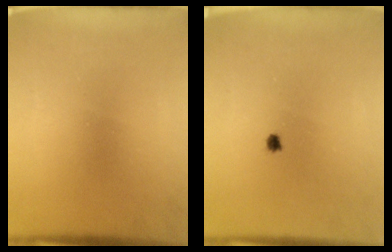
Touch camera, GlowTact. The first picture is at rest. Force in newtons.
{"total": 0.6}